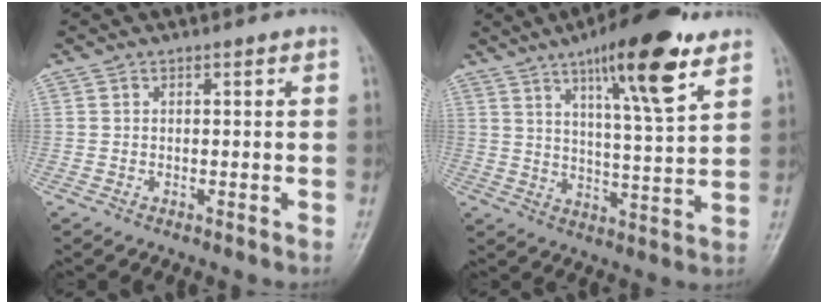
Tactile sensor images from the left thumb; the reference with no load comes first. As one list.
[{"total": 15.9, "force": [9.3, 3.1, 12.5], "torque": [-0.177, -0.046, 0.144]}]